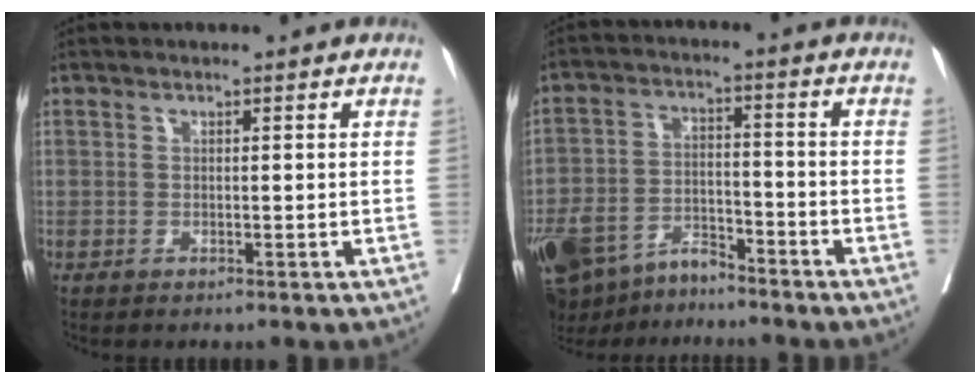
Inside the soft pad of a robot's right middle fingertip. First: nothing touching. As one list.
[{"total": 13.3, "force": [-10.7, 4.6, 6.4], "torque": [-0.120, -0.005, -0.187]}]